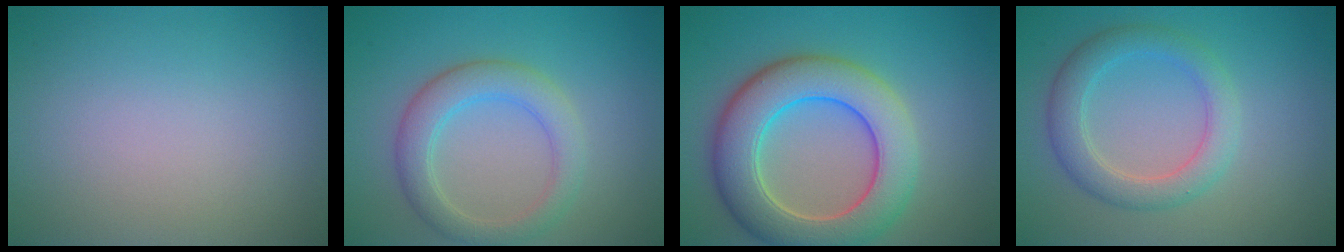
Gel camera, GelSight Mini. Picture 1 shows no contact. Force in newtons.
{"total": 4.1, "press": 4.0, "slide": 0.4}
{"total": 8.6, "press": 8.6, "slide": 0.7}
{"total": 3.8, "press": 3.8, "slide": 0.0}